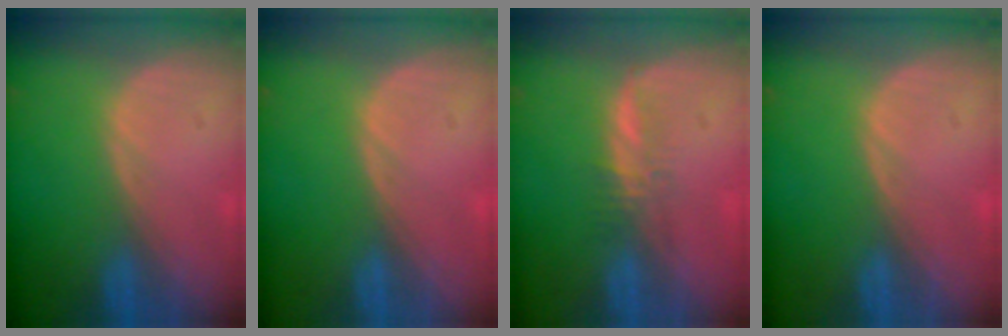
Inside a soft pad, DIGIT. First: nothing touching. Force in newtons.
{"total": 0.0}
{"total": 2.3, "press": 2.2, "slide": 0.6}
{"total": 0.0}